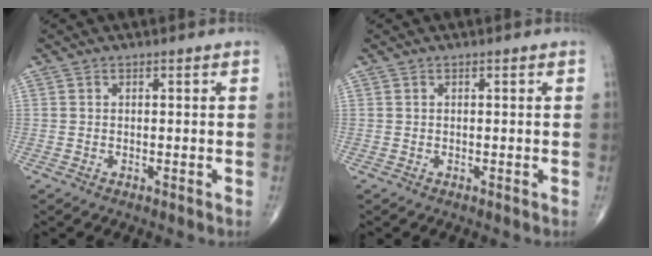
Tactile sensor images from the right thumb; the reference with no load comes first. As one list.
[{"total": 0.0}]